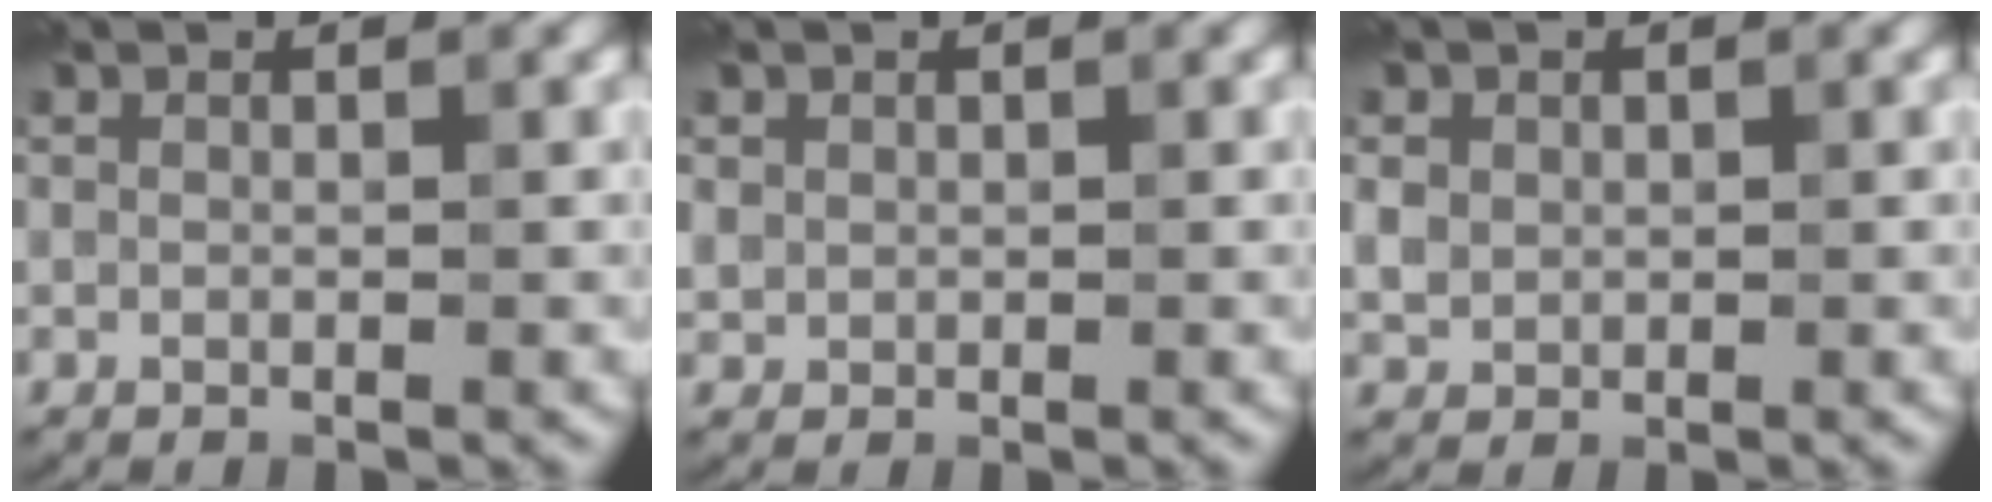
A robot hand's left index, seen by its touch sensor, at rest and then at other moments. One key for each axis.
{"total": 1.0, "fx": 0.4, "fy": 0.9, "fz": 0.1, "tx": 0.002, "ty": -0.003, "tz": 0.011}
{"total": 1.6, "fx": 0.4, "fy": 1.4, "fz": 0.5, "tx": -0.008, "ty": -0.004, "tz": 0.010}